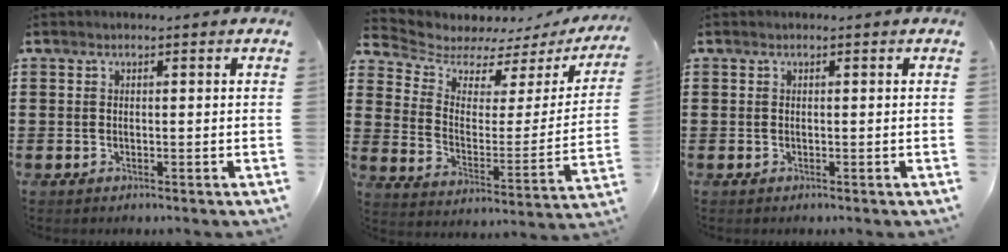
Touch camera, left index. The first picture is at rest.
{"total": 5.0, "force": [4.5, 1.9, 1.0], "torque": [-0.052, -0.035, 0.075]}
{"total": 0.0}